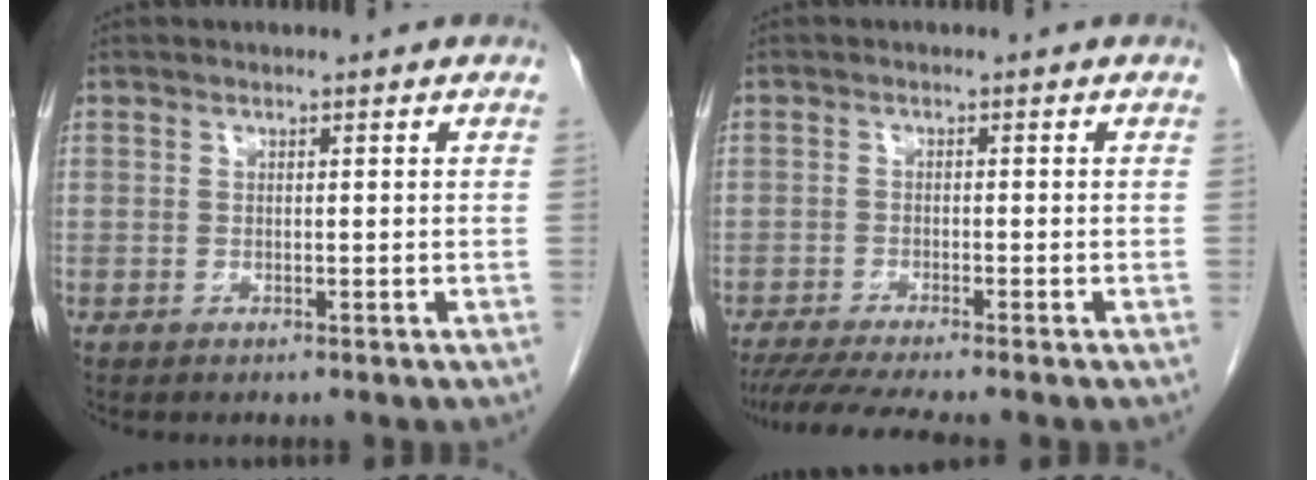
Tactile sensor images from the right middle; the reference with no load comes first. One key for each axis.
{"total": 7.5, "fx": -6.4, "fy": -0.6, "fz": 3.7, "tx": -0.054, "ty": -0.019, "tz": -0.105}